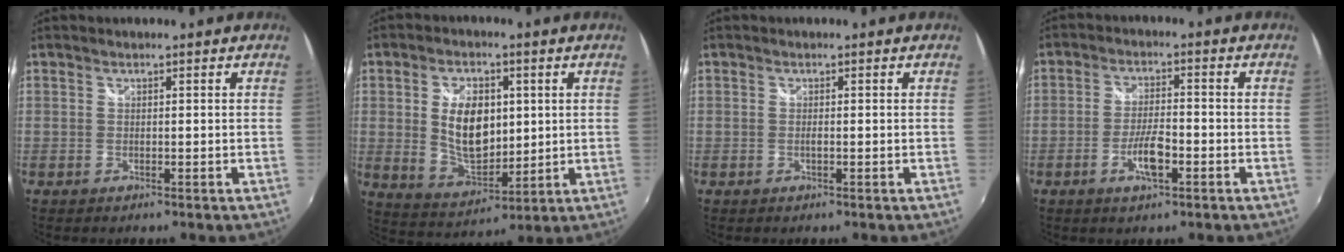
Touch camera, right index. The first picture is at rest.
{"total": 11.1, "force": [1.9, 6.2, 8.9], "torque": [-0.167, 0.005, 0.048]}
{"total": 0.7, "force": [-0.3, 0.0, 0.7], "torque": [-0.012, -0.001, -0.006]}
{"total": 5.8, "force": [-2.7, 1.7, 4.8], "torque": [-0.100, -0.001, -0.048]}